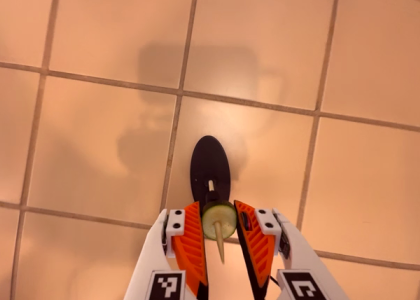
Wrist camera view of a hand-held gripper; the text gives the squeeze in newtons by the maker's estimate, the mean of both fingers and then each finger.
{"total": 6.3, "left": 6.1, "right": 6.5}